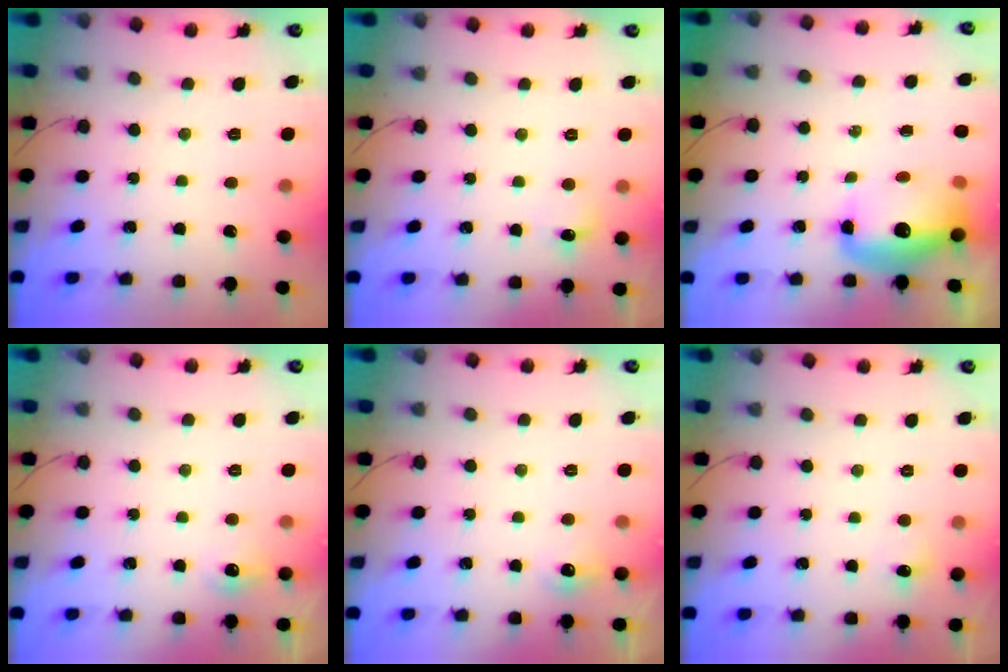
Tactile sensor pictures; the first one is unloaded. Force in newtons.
{"total": 5.3, "press": 5.2, "slide": 1.2}
{"total": 13.0, "press": 12.6, "slide": 3.1}
{"total": 5.4, "press": 5.2, "slide": 1.4}
{"total": 5.4, "press": 5.2, "slide": 1.4}
{"total": 4.8, "press": 4.7, "slide": 1.1}